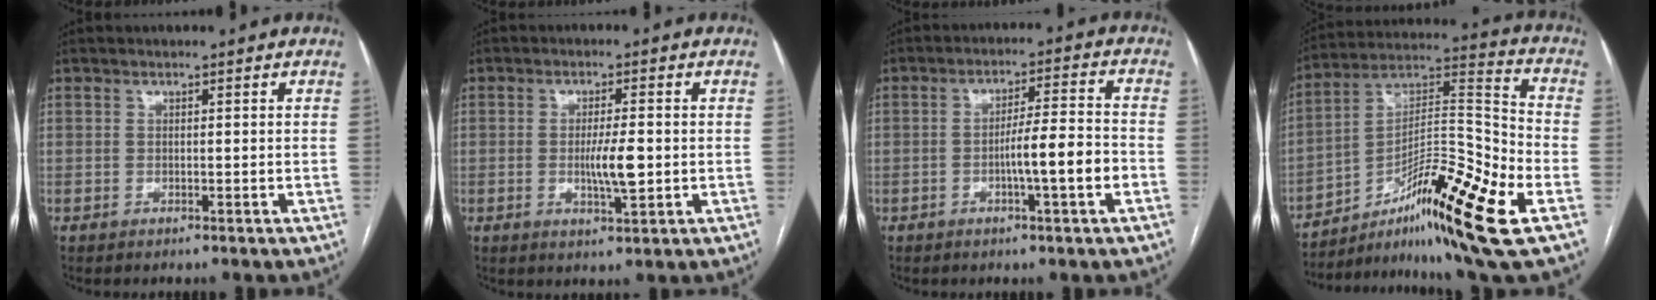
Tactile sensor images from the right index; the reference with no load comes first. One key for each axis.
{"total": 5.1, "fx": -0.6, "fy": 0.7, "fz": 5.1, "tx": -0.094, "ty": -0.007, "tz": -0.008}
{"total": 7.8, "fx": -2.4, "fy": -0.1, "fz": 7.4, "tx": -0.119, "ty": 0.009, "tz": -0.039}
{"total": 21.3, "fx": -10.2, "fy": 1.2, "fz": 18.6, "tx": -0.314, "ty": -0.002, "tz": -0.164}